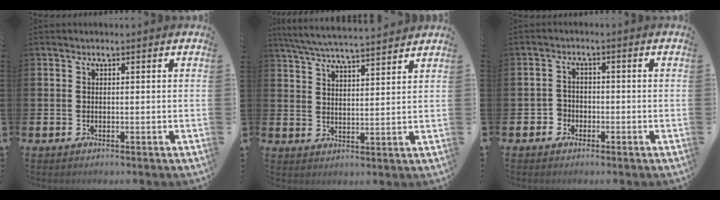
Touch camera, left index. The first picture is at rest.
{"total": 6.0, "force": [5.8, 0.1, 1.4], "torque": [-0.051, -0.033, 0.104]}
{"total": 2.3, "force": [-1.4, 1.8, 0.0], "torque": [-0.012, 0.006, -0.033]}